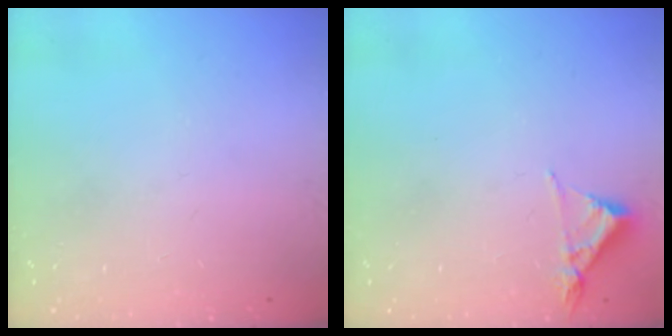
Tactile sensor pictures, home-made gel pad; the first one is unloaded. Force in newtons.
{"total": 3.4, "press": 3.4, "slide": 0.5}